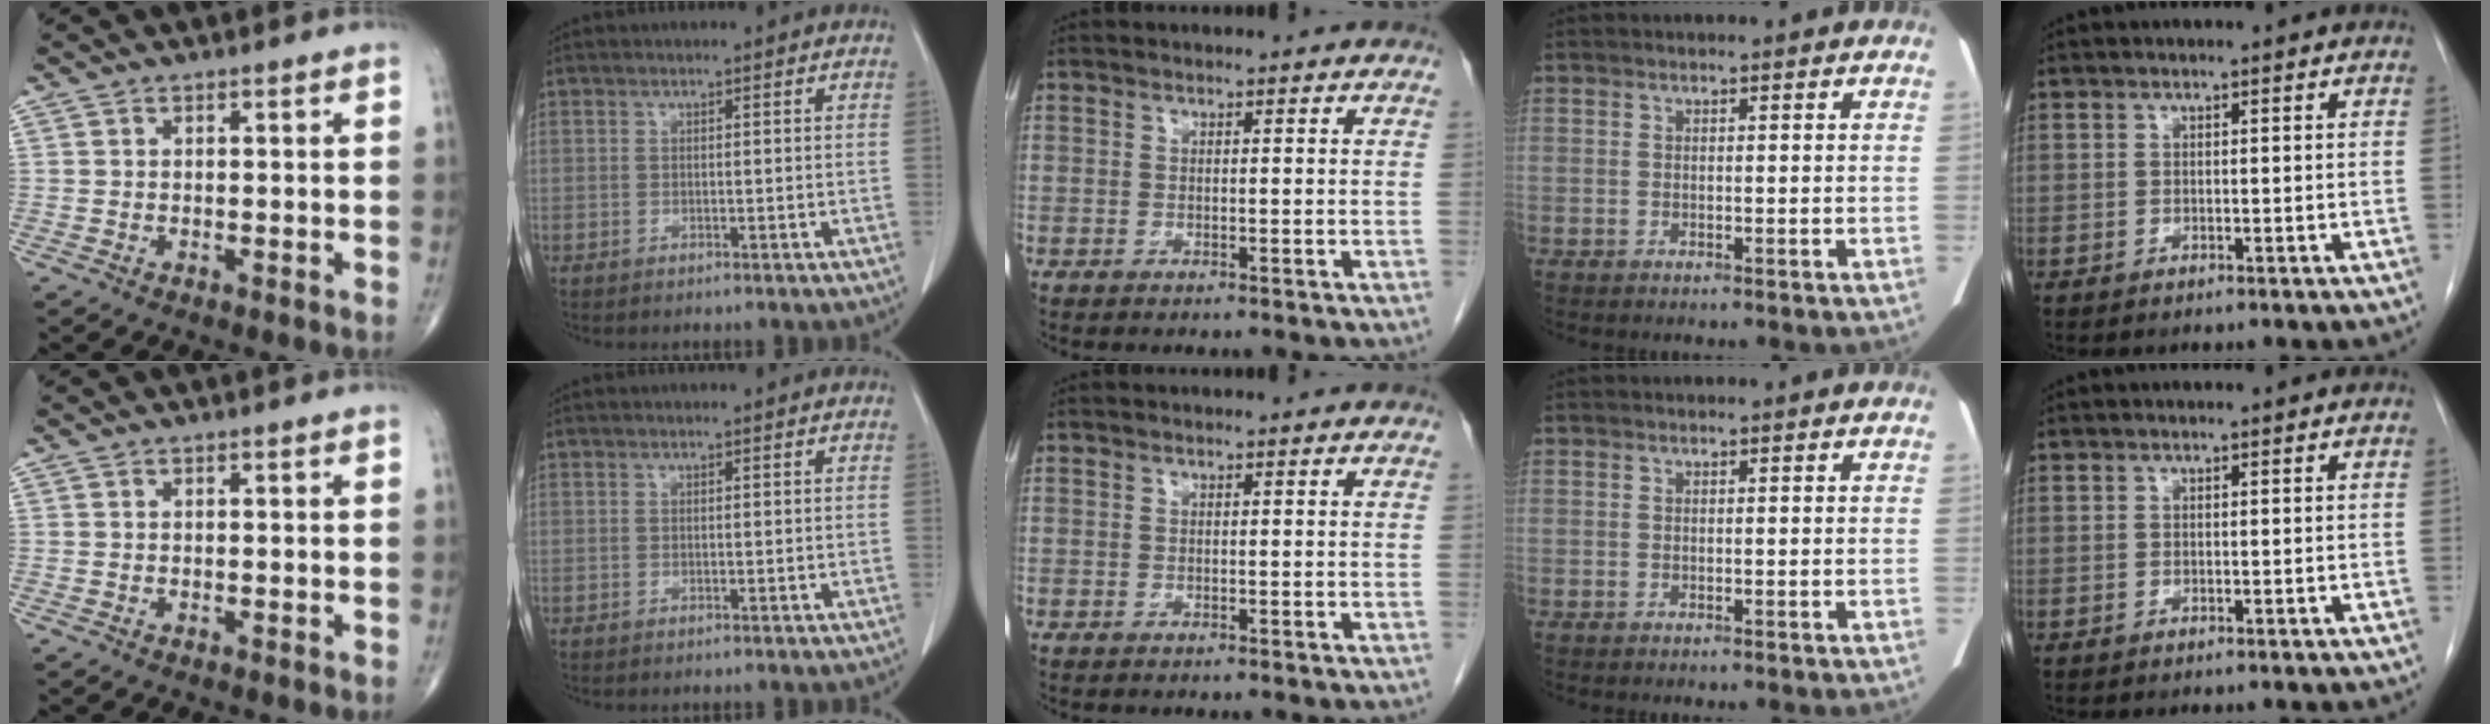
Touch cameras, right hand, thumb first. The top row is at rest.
{}